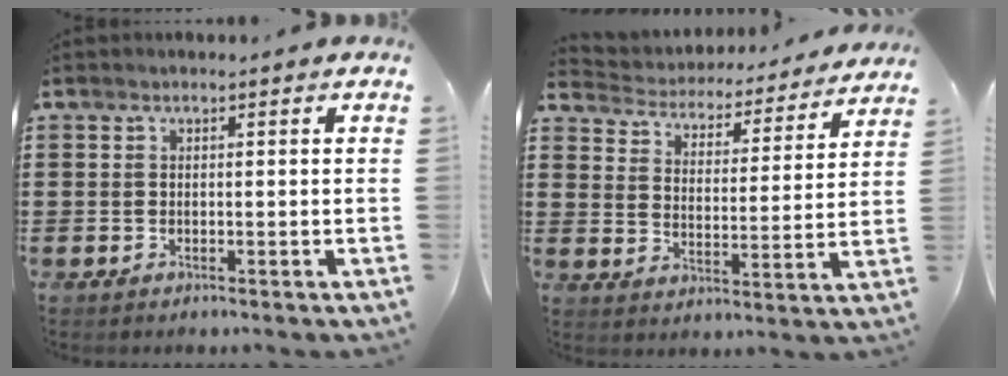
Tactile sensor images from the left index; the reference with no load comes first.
{"total": 4.0, "force": [3.9, 0.4, -0.2], "torque": [-0.024, -0.037, 0.060]}